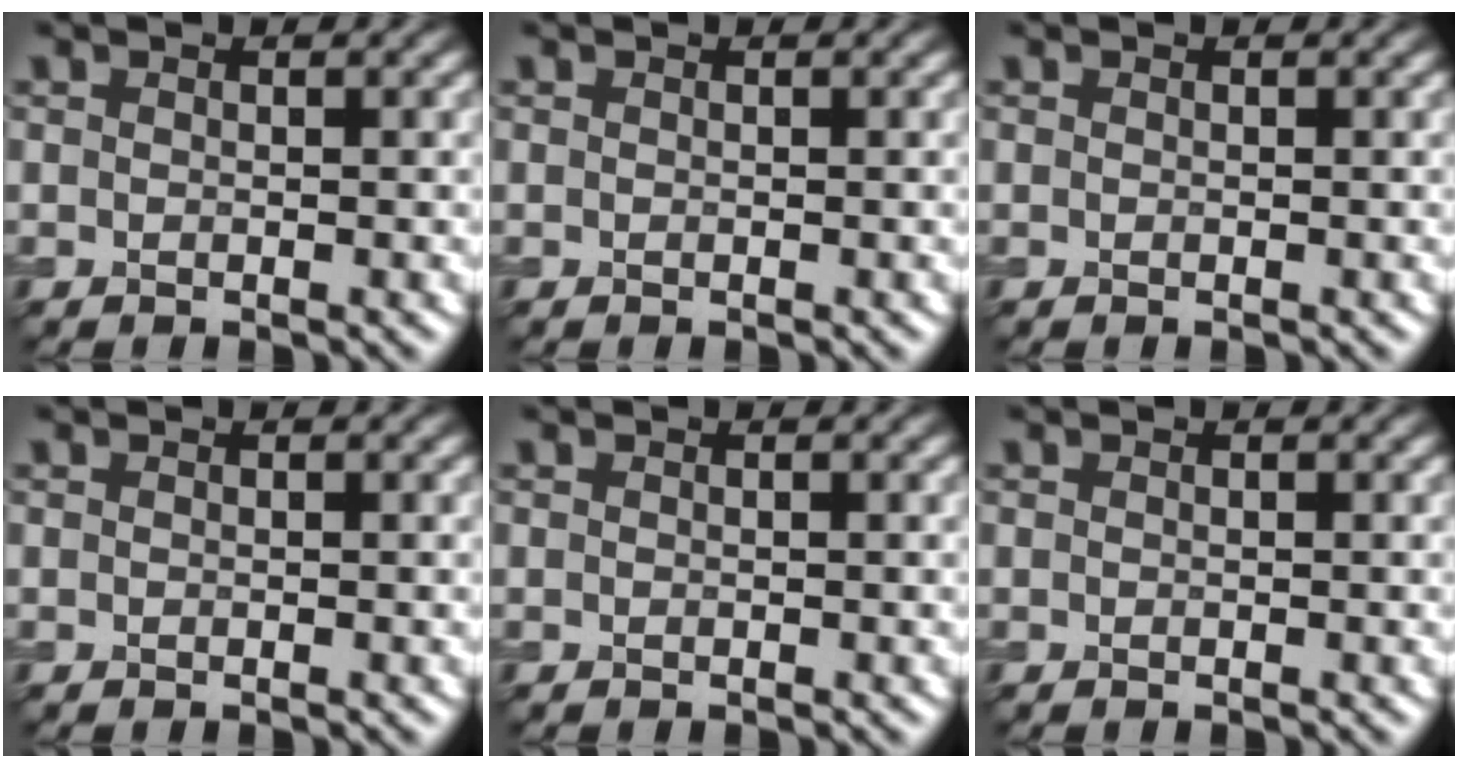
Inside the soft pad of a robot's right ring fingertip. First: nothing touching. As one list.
[{"total": 0.0}, {"total": 0.0}, {"total": 0.0}, {"total": 0.0}, {"total": 0.0}]